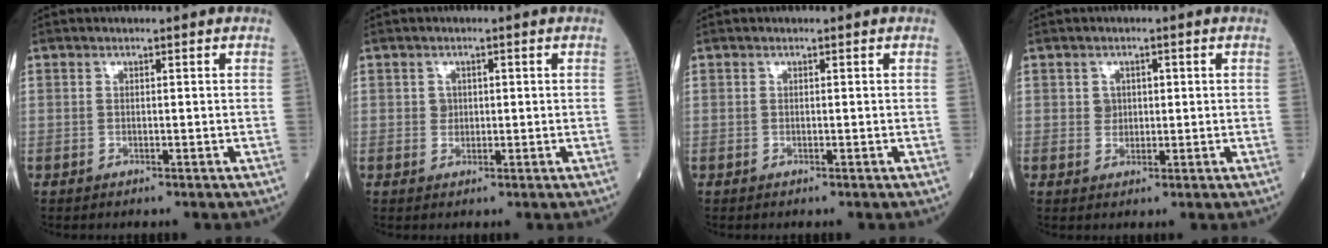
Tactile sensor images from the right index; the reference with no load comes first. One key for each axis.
{"total": 1.4, "fx": 0.2, "fy": 1.3, "fz": 0.5, "tx": -0.006, "ty": 0.001, "tz": 0.004}
{"total": 0.0}
{"total": 2.0, "fx": 0.4, "fy": 1.8, "fz": 0.8, "tx": -0.008, "ty": 0.002, "tz": 0.005}